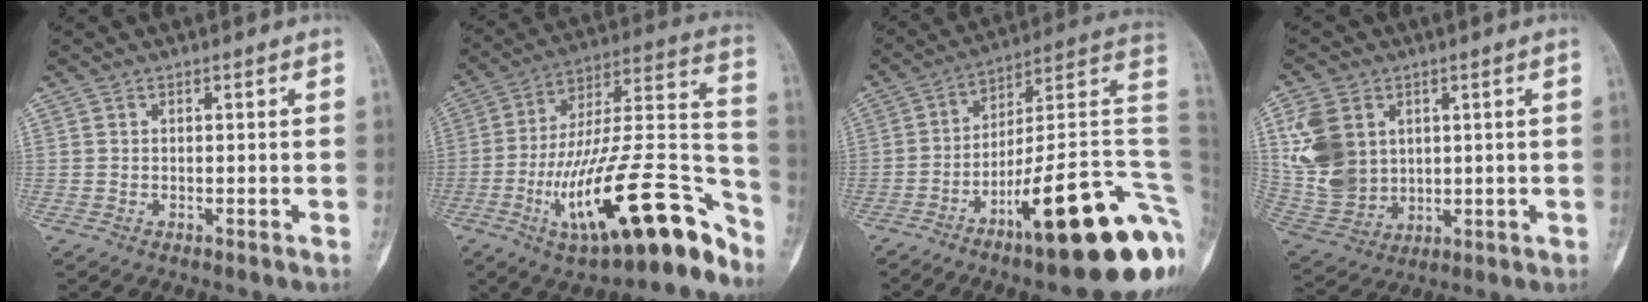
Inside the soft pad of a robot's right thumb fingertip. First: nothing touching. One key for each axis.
{"total": 27.1, "fx": -14.5, "fy": 8.2, "fz": 21.4, "tx": -0.294, "ty": 0.094, "tz": -0.230}
{"total": 25.6, "fx": -9.1, "fy": 5.7, "fz": 23.2, "tx": -0.247, "ty": 0.072, "tz": -0.130}
{"total": 12.9, "fx": 3.7, "fy": 9.9, "fz": 7.4, "tx": -0.135, "ty": -0.009, "tz": 0.089}